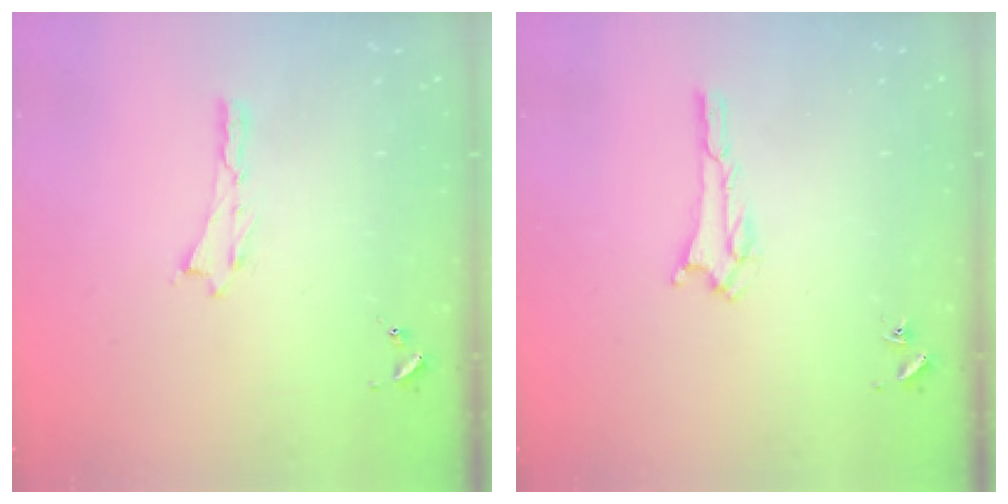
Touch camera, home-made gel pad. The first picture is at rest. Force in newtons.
{"total": 1.8, "press": 1.8, "slide": 0.2}